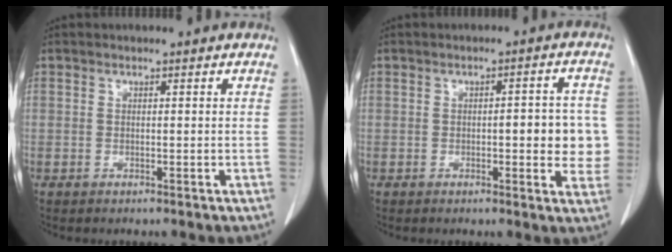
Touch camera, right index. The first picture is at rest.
{"total": 6.8, "force": [-0.5, 2.3, 6.4], "torque": [-0.065, 0.007, -0.008]}